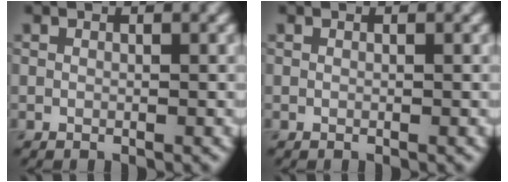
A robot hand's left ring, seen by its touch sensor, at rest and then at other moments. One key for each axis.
{"total": 0.0}